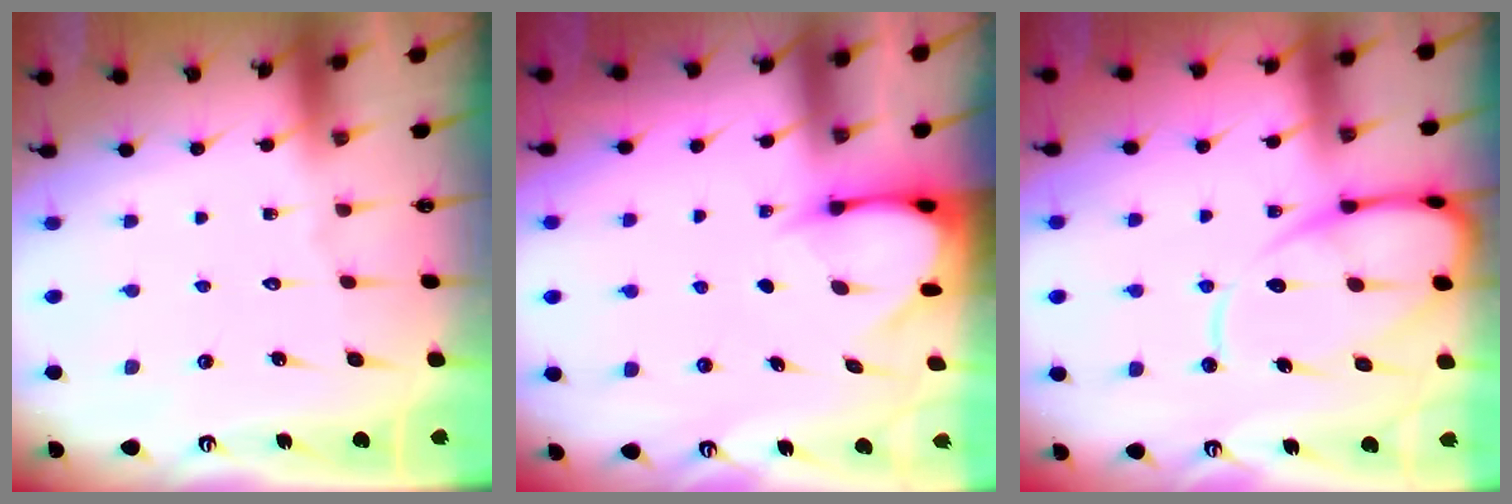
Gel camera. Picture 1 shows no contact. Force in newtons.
{"total": 4.0, "press": 4.0, "slide": 0.4}
{"total": 12.8, "press": 12.7, "slide": 1.4}